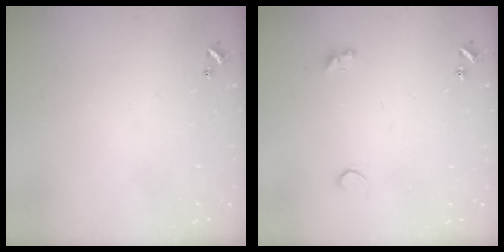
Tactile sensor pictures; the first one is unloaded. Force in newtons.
{"total": 2.6, "press": 2.2, "slide": 1.2}